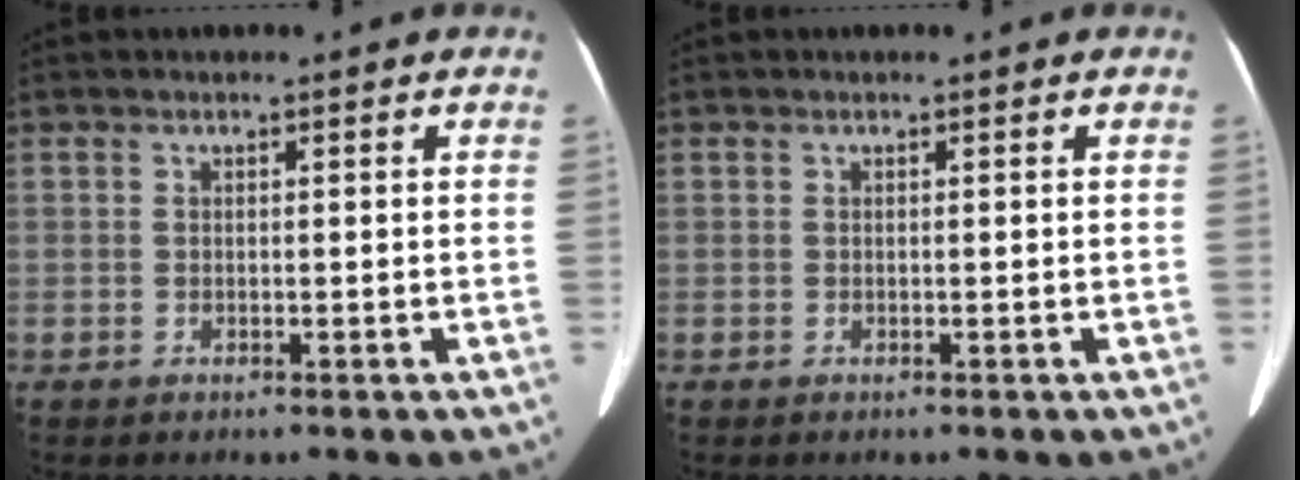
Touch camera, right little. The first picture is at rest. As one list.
[{"total": 0.0}]